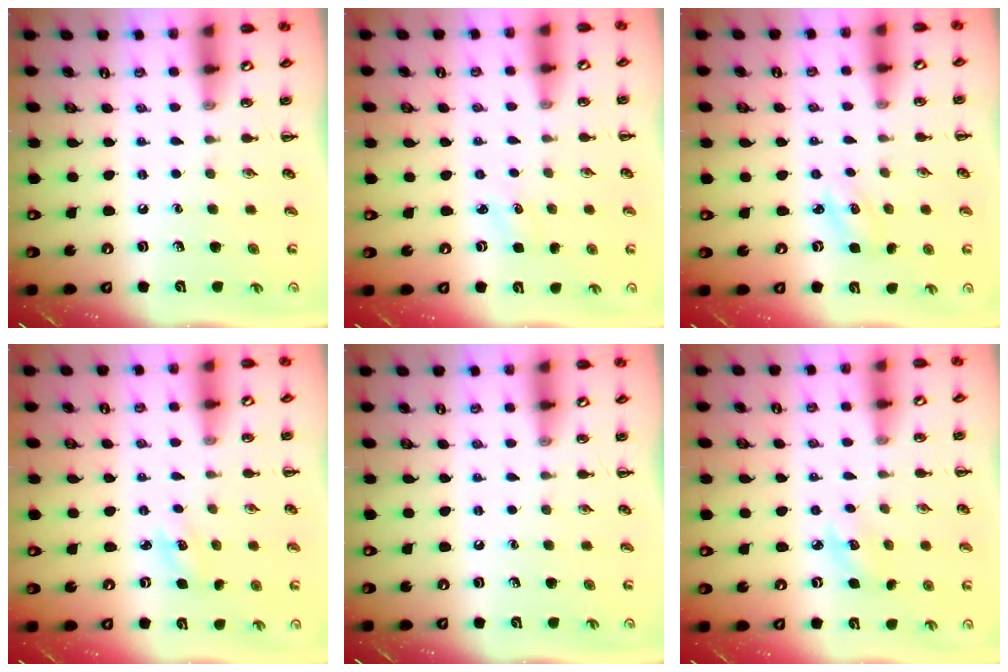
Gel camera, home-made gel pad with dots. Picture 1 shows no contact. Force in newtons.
{"total": 1.8, "press": 1.7, "slide": 0.5}
{"total": 3.1, "press": 2.9, "slide": 1.0}
{"total": 3.2, "press": 3.1, "slide": 0.9}
{"total": 0.0}
{"total": 4.9, "press": 4.7, "slide": 1.4}